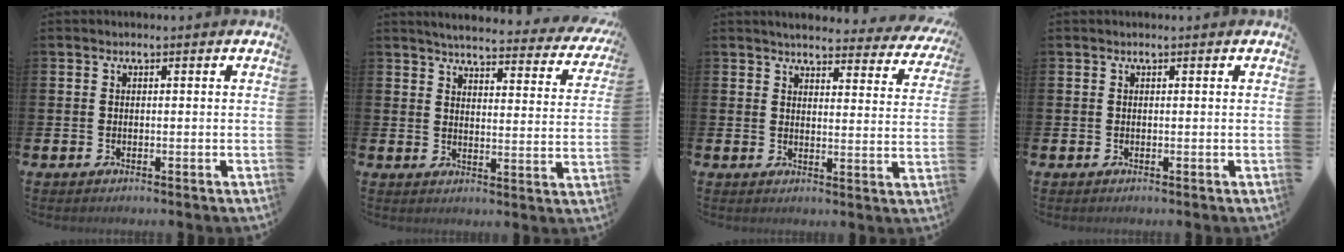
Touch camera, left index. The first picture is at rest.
{"total": 4.2, "force": [4.0, 0.5, 1.4], "torque": [-0.041, -0.034, 0.063]}
{"total": 3.9, "force": [3.7, 0.6, 0.8], "torque": [-0.022, -0.031, 0.060]}
{"total": 0.0}